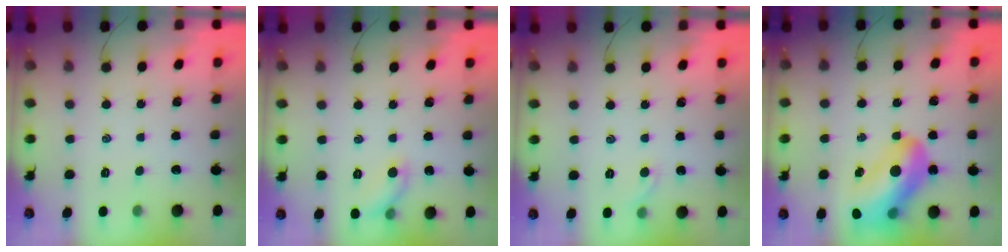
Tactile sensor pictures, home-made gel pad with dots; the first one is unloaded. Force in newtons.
{"total": 6.1, "press": 5.9, "slide": 1.3}
{"total": 3.1, "press": 2.9, "slide": 1.0}
{"total": 18.4, "press": 17.6, "slide": 5.4}